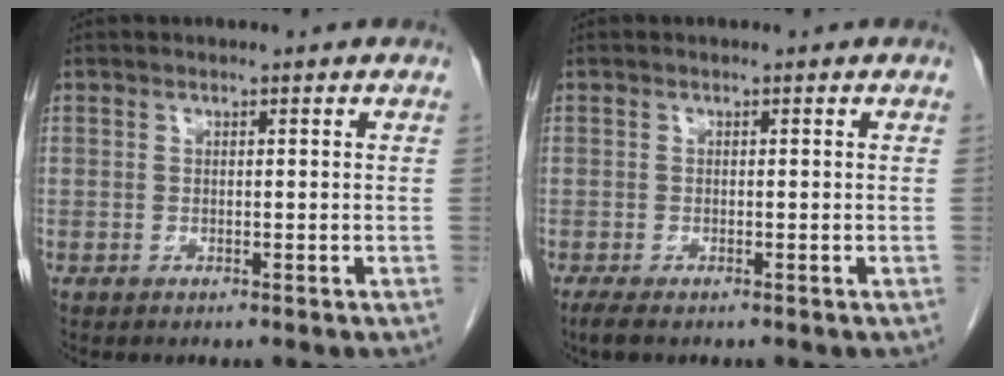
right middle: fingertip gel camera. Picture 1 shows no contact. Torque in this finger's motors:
{"motor_torque": [0.30, -0.12, -0.02, 0.02]}